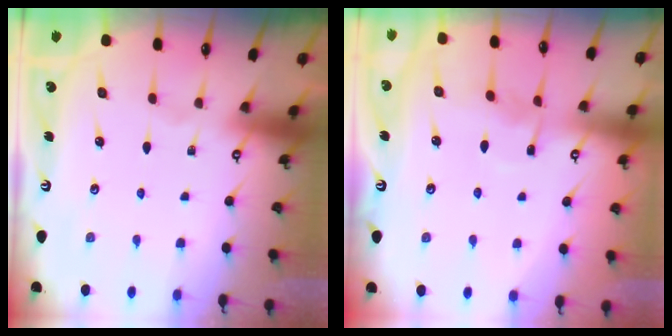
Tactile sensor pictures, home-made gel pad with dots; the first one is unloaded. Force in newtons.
{"total": 4.7, "press": 4.7, "slide": 0.3}